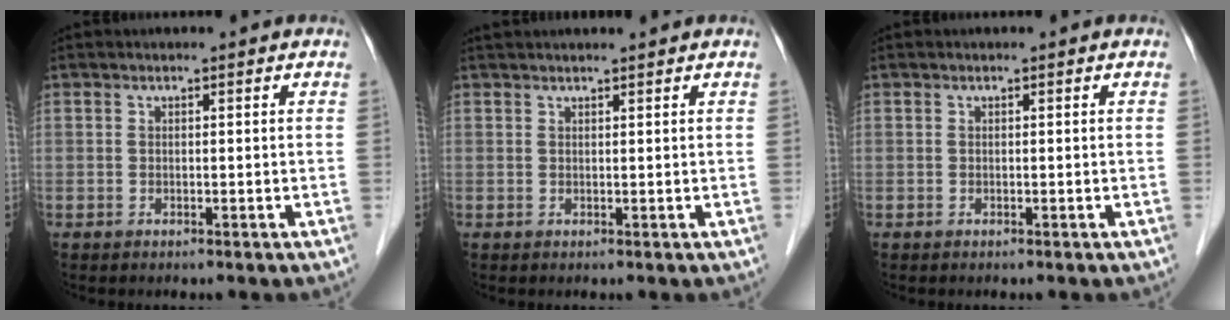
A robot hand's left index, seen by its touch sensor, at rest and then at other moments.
{"total": 5.5, "force": [5.0, 0.0, 2.3], "torque": [-0.028, 0.030, 0.067]}
{"total": 0.0}